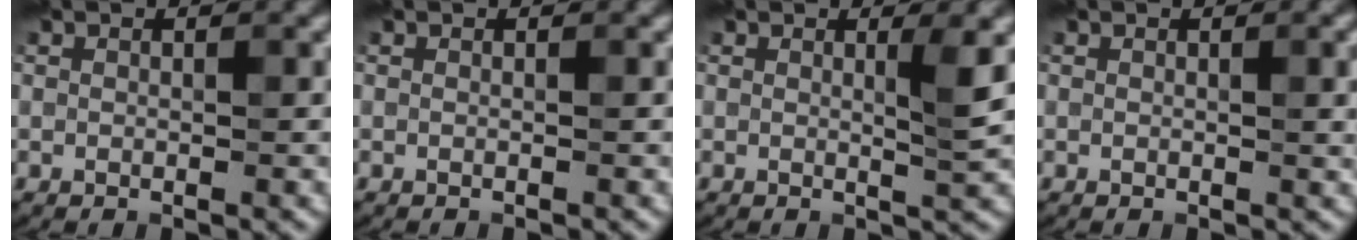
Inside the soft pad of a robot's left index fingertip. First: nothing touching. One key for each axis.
{"total": 0.5, "fx": -0.3, "fy": 0.2, "fz": 0.4, "tx": 0.002, "ty": 0.001, "tz": -0.008}
{"total": 2.2, "fx": 0.5, "fy": 0.4, "fz": 2.1, "tx": -0.030, "ty": -0.004, "tz": 0.005}
{"total": 2.2, "fx": 0.4, "fy": 0.6, "fz": 2.1, "tx": -0.020, "ty": 0.003, "tz": 0.003}